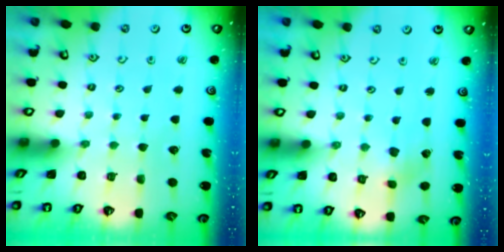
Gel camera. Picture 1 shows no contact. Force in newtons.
{"total": 2.3, "press": 2.3, "slide": 0.4}